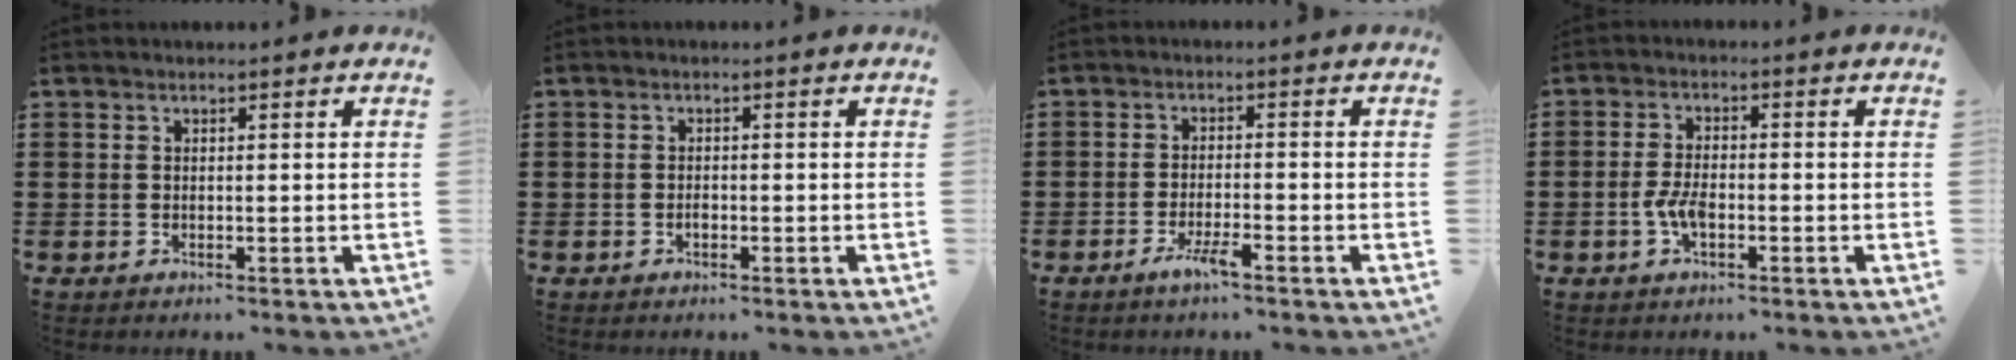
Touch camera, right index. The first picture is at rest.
{"total": 0.8, "force": [-0.5, 0.4, 0.5], "torque": [-0.011, -0.006, -0.006]}
{"total": 3.1, "force": [-2.1, 0.3, 2.3], "torque": [-0.044, -0.001, -0.039]}
{"total": 3.8, "force": [-1.4, 1.5, 3.2], "torque": [-0.080, -0.006, -0.029]}